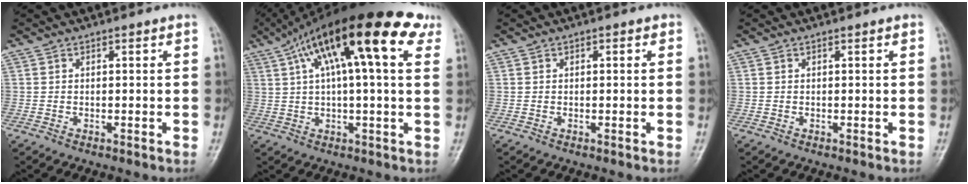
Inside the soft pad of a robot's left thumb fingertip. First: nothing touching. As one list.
[{"total": 20.3, "force": [8.7, 5.4, 17.5], "torque": [-0.280, 0.034, 0.135]}, {"total": 0.9, "force": [0.3, 0.5, 0.7], "torque": [-0.006, 0.001, 0.002]}, {"total": 0.0}]